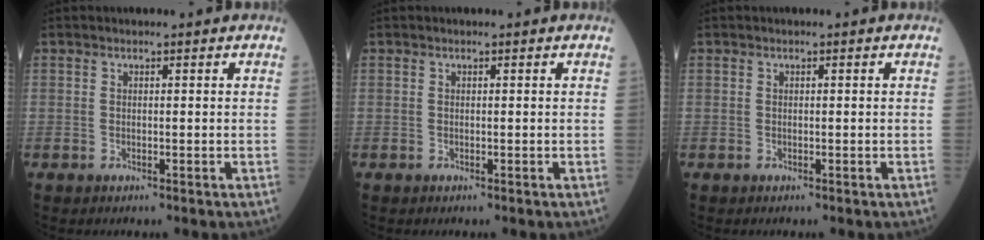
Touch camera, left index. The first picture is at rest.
{"total": 0.0}
{"total": 0.0}